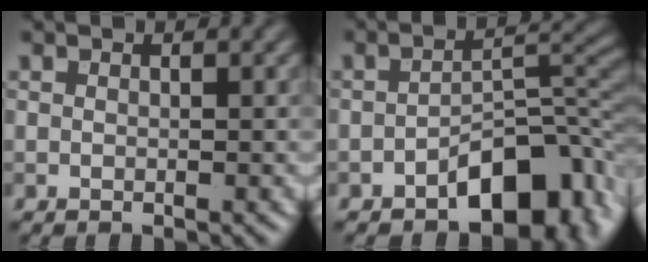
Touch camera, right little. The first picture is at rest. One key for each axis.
{"total": 6.9, "fx": -3.6, "fy": 3.4, "fz": 4.8, "tx": -0.054, "ty": 0.011, "tz": -0.063}